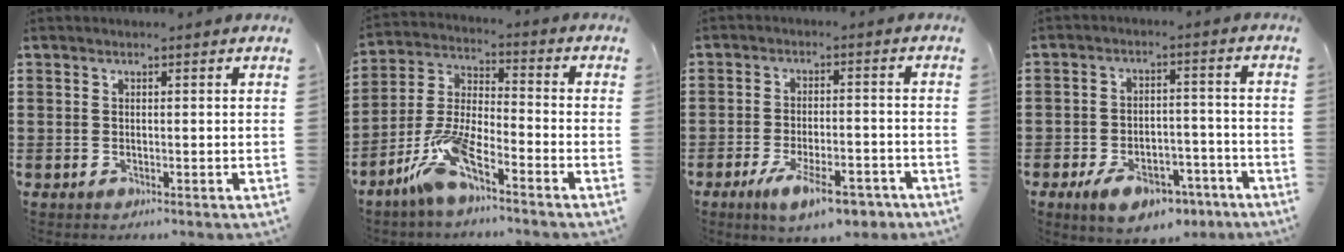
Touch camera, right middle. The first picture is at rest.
{"total": 9.4, "force": [-6.7, 1.7, 6.3], "torque": [-0.151, -0.008, -0.134]}
{"total": 7.9, "force": [-5.3, 2.2, 5.4], "torque": [-0.101, 0.002, -0.095]}
{"total": 7.1, "force": [-5.1, 2.9, 3.9], "torque": [-0.071, 0.015, -0.092]}